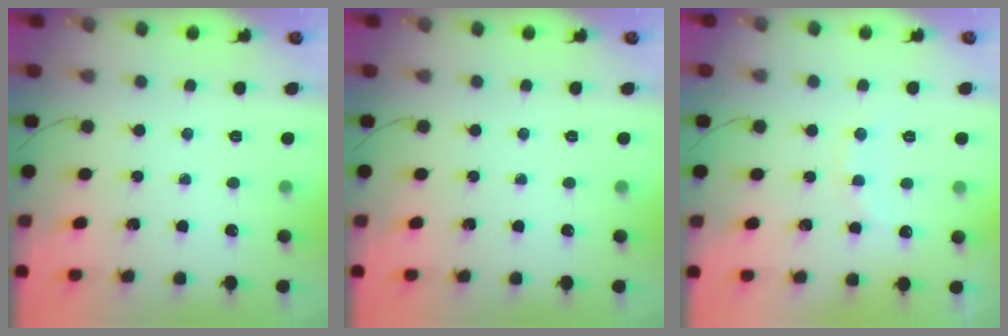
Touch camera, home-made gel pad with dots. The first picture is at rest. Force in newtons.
{"total": 0.0}
{"total": 8.4, "press": 8.2, "slide": 1.6}